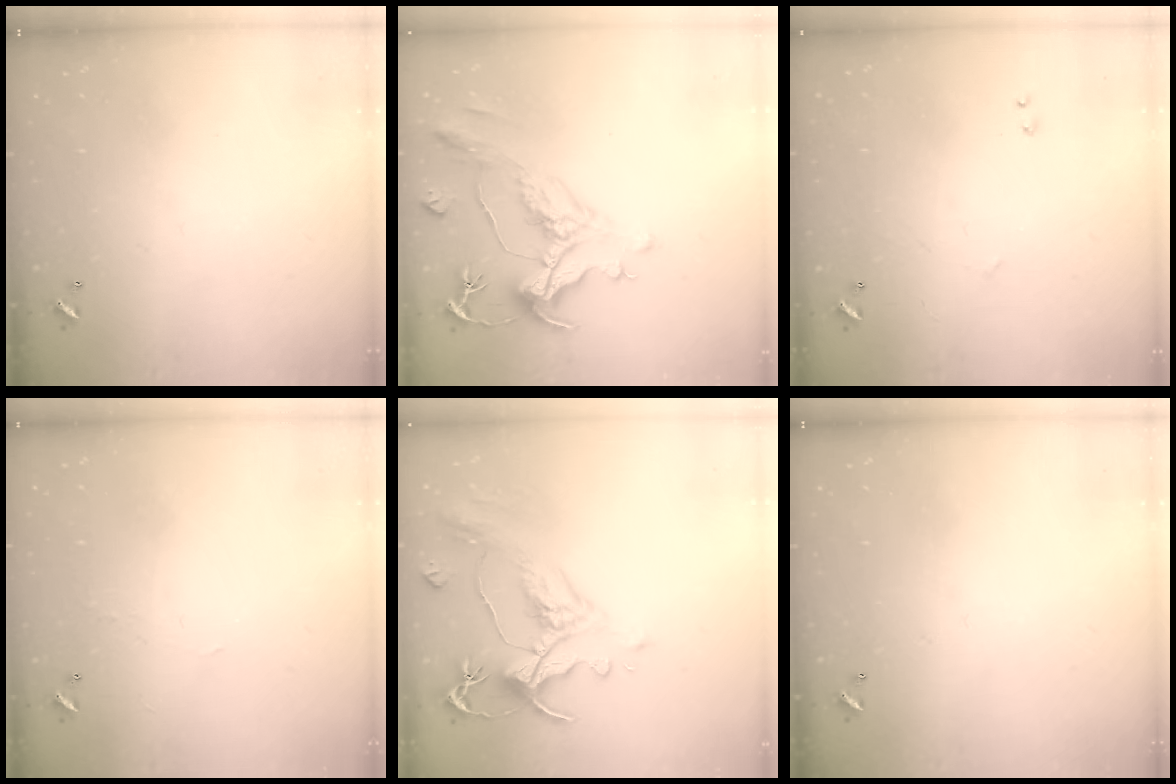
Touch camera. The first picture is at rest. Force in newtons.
{"total": 1.9, "press": 0.9, "slide": 1.7}
{"total": 2.5, "press": 2.4, "slide": 0.4}
{"total": 1.2, "press": 1.1, "slide": 0.3}
{"total": 1.5, "press": 0.1, "slide": 1.5}
{"total": 0.0}